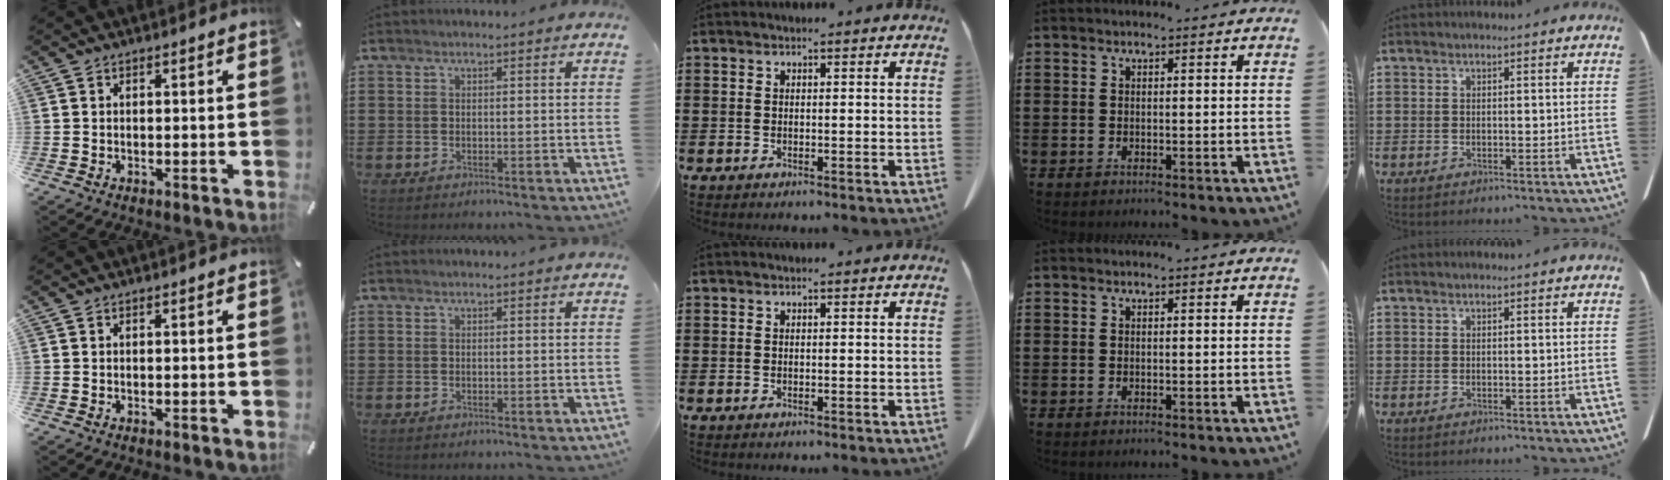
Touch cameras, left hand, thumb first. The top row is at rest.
{}